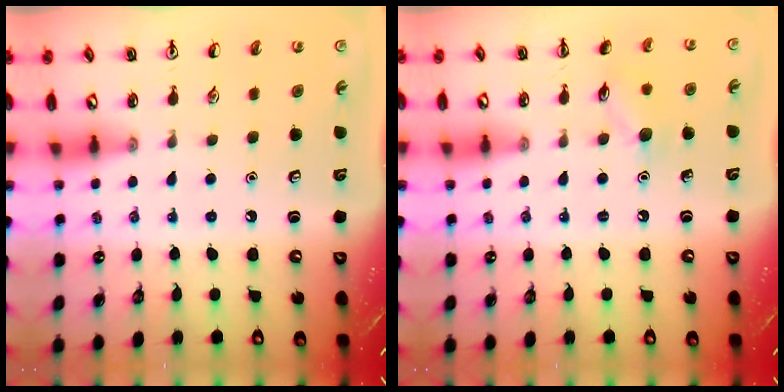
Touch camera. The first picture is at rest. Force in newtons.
{"total": 7.3, "press": 7.2, "slide": 1.0}